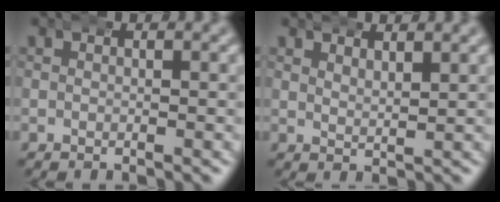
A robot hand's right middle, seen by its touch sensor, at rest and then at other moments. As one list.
[{"total": 1.9, "force": [1.9, -0.1, 0.4], "torque": [-0.010, -0.015, 0.041]}]